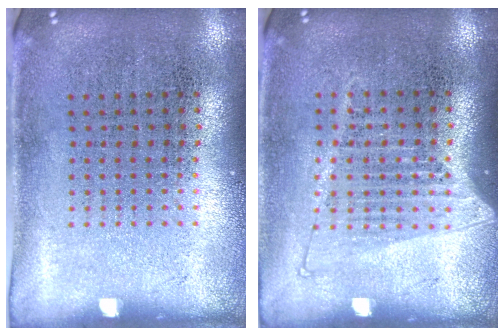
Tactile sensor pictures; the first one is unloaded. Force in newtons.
{"total": 1.3, "press": 1.1, "slide": 0.5}